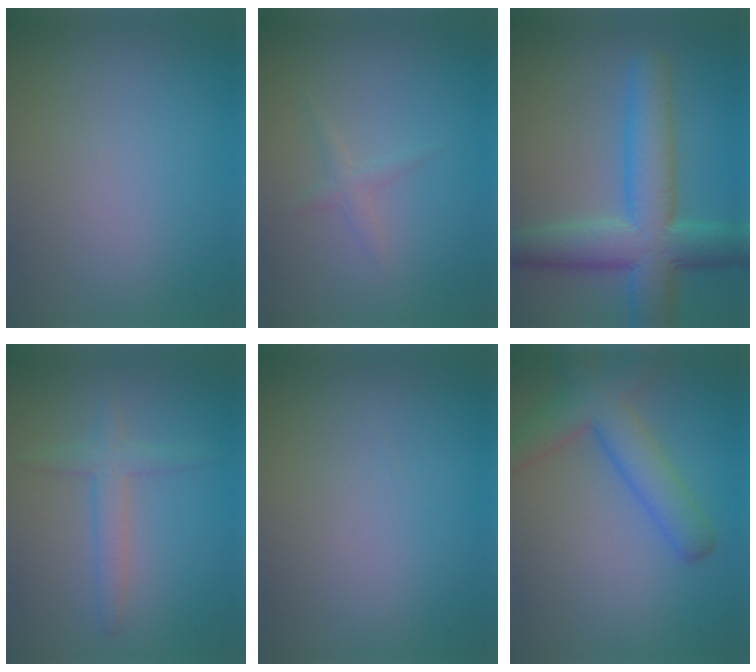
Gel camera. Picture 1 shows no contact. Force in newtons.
{"total": 1.0, "press": 1.0, "slide": 0.1}
{"total": 8.3, "press": 8.3, "slide": 0.3}
{"total": 2.3, "press": 2.3, "slide": 0.1}
{"total": 0.0}
{"total": 5.3, "press": 5.3, "slide": 0.2}